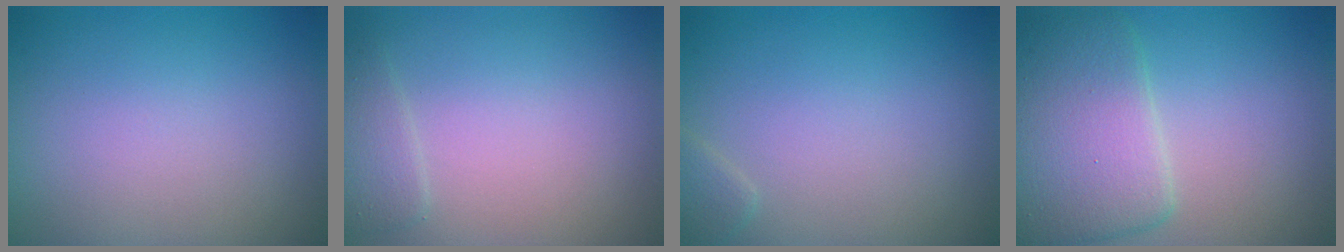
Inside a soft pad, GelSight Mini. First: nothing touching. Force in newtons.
{"total": 1.5, "press": 1.4, "slide": 0.1}
{"total": 1.1, "press": 1.1, "slide": 0.1}
{"total": 6.2, "press": 6.2, "slide": 0.2}